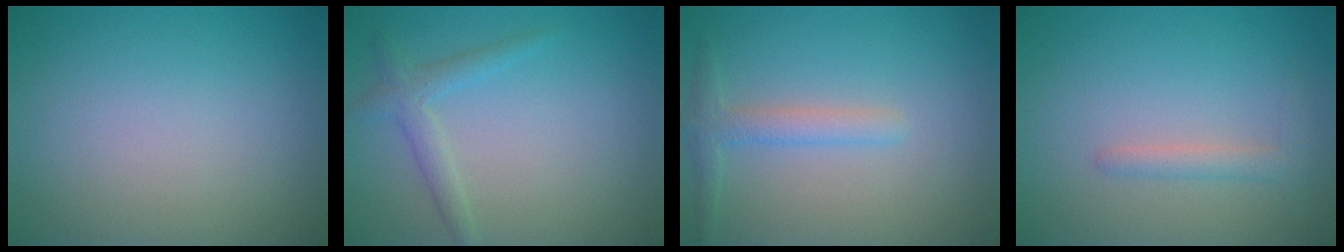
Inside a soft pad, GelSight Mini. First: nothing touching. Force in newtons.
{"total": 2.0, "press": 2.0, "slide": 0.1}
{"total": 2.1, "press": 2.1, "slide": 0.1}
{"total": 1.5, "press": 1.5, "slide": 0.2}